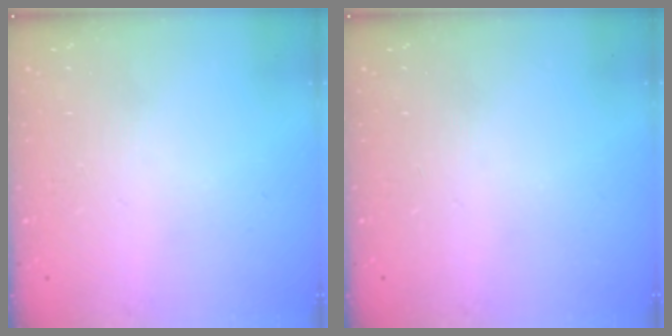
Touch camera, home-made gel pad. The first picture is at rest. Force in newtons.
{"total": 0.0}